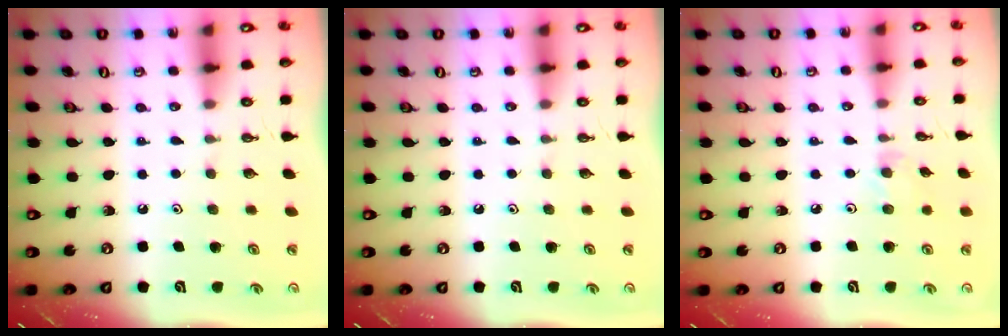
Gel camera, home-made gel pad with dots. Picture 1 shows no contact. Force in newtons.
{"total": 0.0}
{"total": 2.6, "press": 2.6, "slide": 0.4}